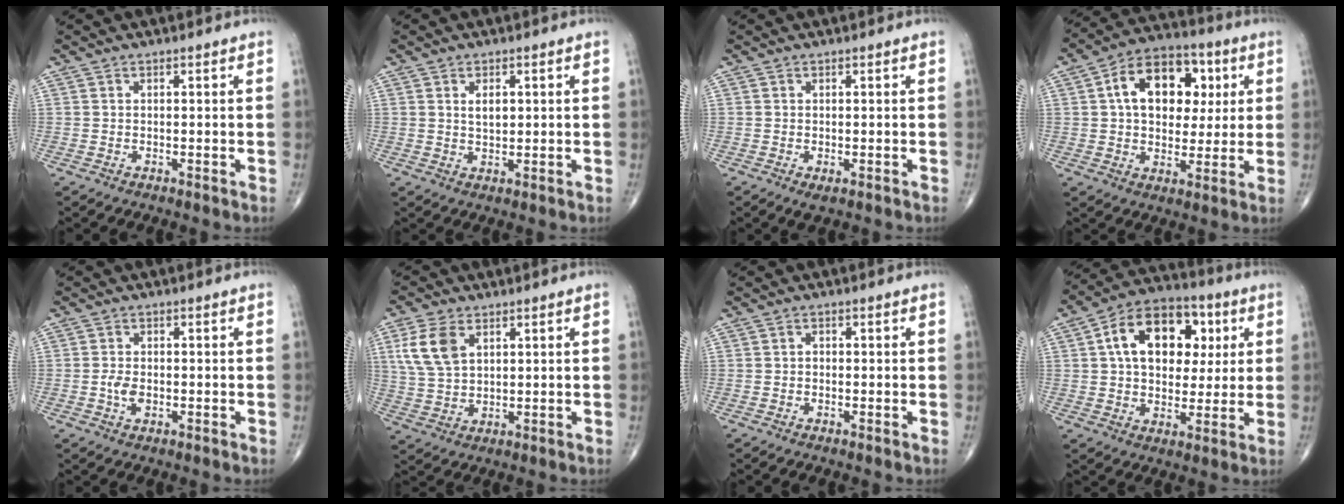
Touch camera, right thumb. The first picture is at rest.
{"total": 3.0, "force": [0.8, 1.8, 2.2], "torque": [-0.027, -0.005, 0.014]}
{"total": 1.6, "force": [-0.6, 0.8, 1.2], "torque": [-0.017, -0.004, -0.005]}
{"total": 16.0, "force": [3.8, 10.8, 11.2], "torque": [-0.131, 0.011, 0.054]}
{"total": 2.9, "force": [-0.6, 1.8, 2.2], "torque": [-0.040, 0.001, -0.012]}
{"total": 8.6, "force": [3.2, 5.2, 6.0], "torque": [-0.122, -0.005, 0.068]}
{"total": 0.8, "force": [-0.2, 0.7, 0.4], "torque": [0.003, 0.004, -0.007]}
{"total": 17.4, "force": [4.3, 11.6, 12.2], "torque": [-0.154, 0.011, 0.064]}